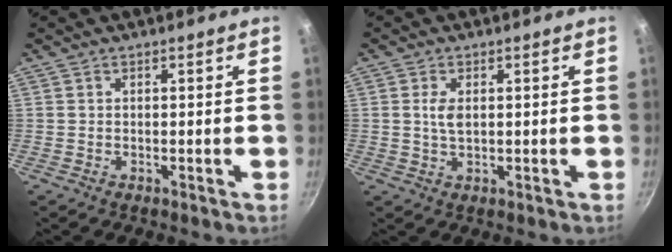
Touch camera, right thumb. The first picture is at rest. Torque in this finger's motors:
{"motor_torque": [0.66, 0.71, 0.71, -0.13, 0.18]}